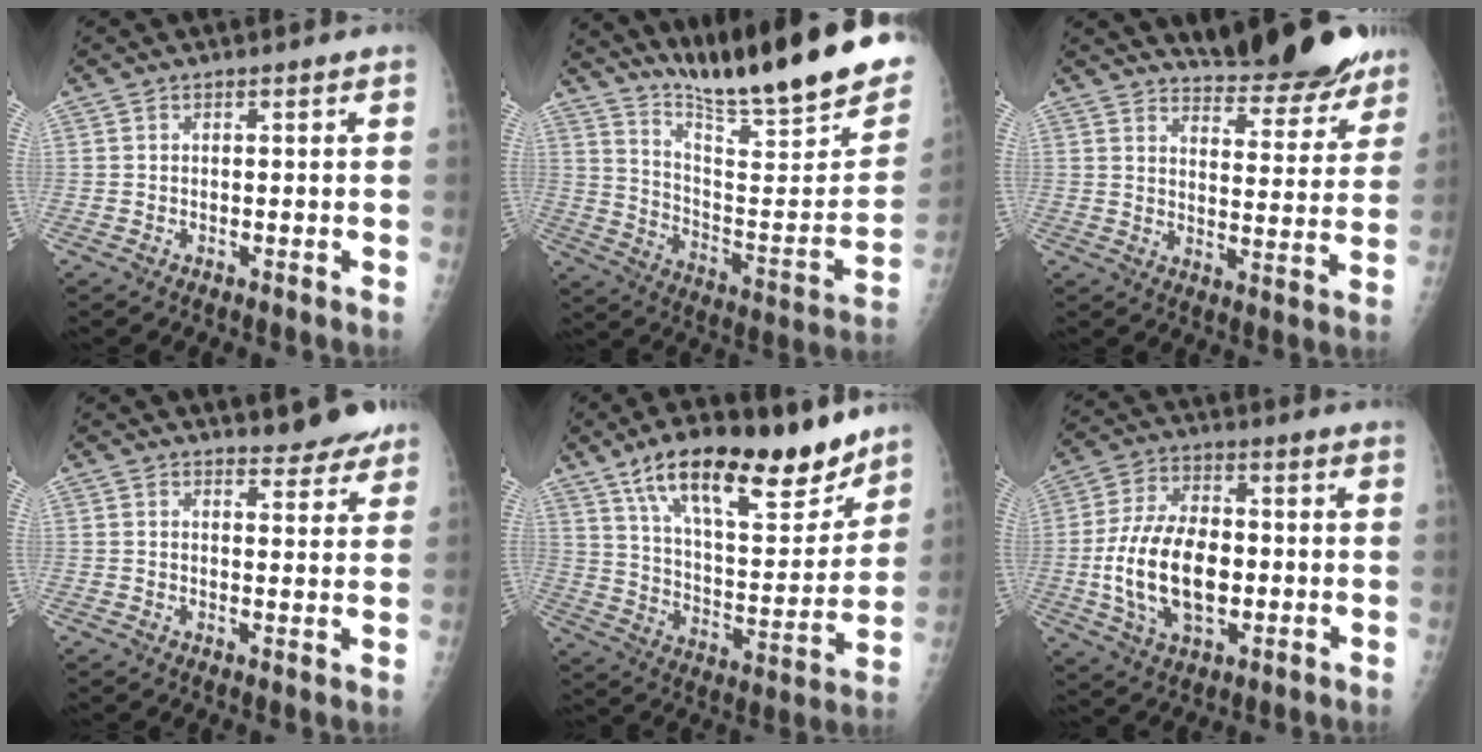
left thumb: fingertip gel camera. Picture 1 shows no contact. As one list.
[{"total": 26.1, "force": [20.4, 2.7, 16.1], "torque": [-0.233, -0.119, 0.322]}, {"total": 17.7, "force": [15.9, 4.9, 6.2], "torque": [-0.042, -0.103, 0.206]}, {"total": 6.3, "force": [5.6, 2.0, 2.1], "torque": [-0.003, -0.033, 0.065]}, {"total": 23.0, "force": [15.7, 8.5, 14.5], "torque": [-0.185, -0.062, 0.259]}, {"total": 16.1, "force": [-1.9, 9.4, 12.9], "torque": [-0.227, 0.008, -0.029]}]